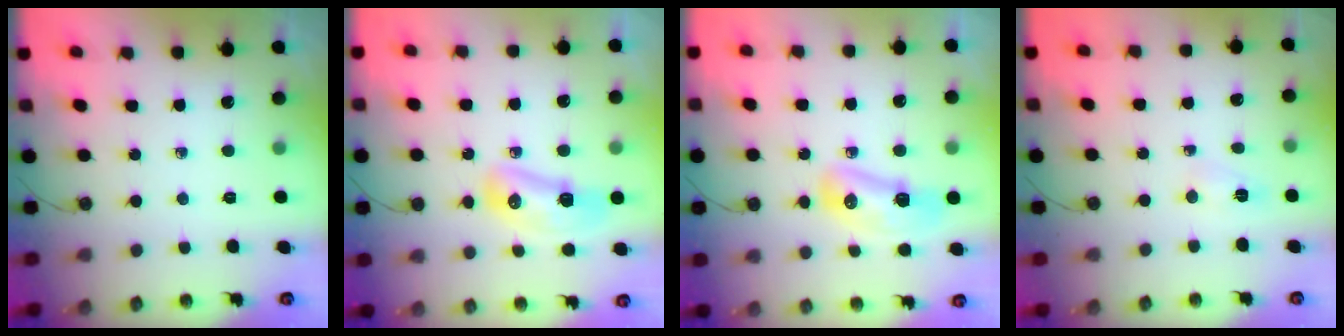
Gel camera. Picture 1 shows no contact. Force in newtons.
{"total": 9.0, "press": 8.9, "slide": 1.4}
{"total": 10.0, "press": 10.0, "slide": 0.8}
{"total": 2.7, "press": 2.4, "slide": 1.1}